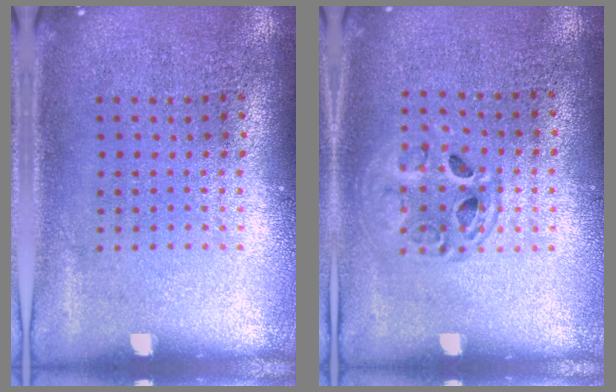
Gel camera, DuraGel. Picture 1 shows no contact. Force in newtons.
{"total": 1.3, "press": 1.2, "slide": 0.5}